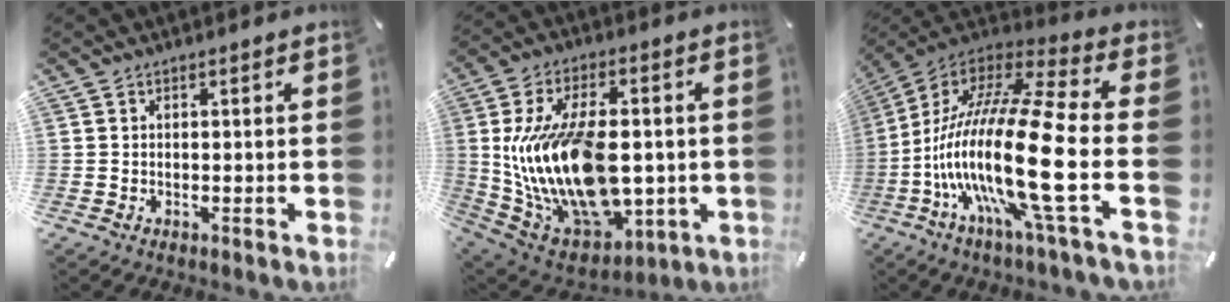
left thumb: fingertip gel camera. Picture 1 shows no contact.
{"total": 23.7, "force": [0.1, 14.5, 18.8], "torque": [-0.386, -0.016, 0.017]}
{"total": 25.9, "force": [-6.5, 5.3, 24.5], "torque": [-0.529, 0.000, -0.119]}